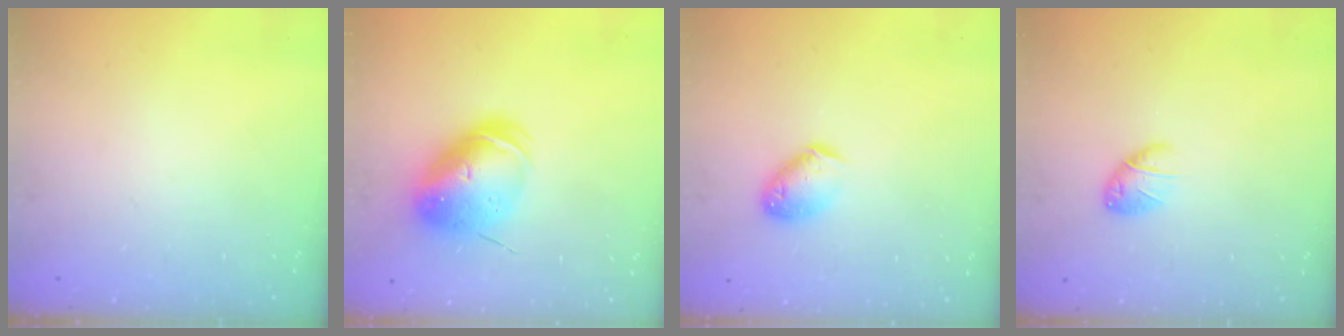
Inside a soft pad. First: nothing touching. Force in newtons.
{"total": 13.5, "press": 13.2, "slide": 2.6}
{"total": 9.6, "press": 9.5, "slide": 1.4}
{"total": 6.3, "press": 6.2, "slide": 1.2}